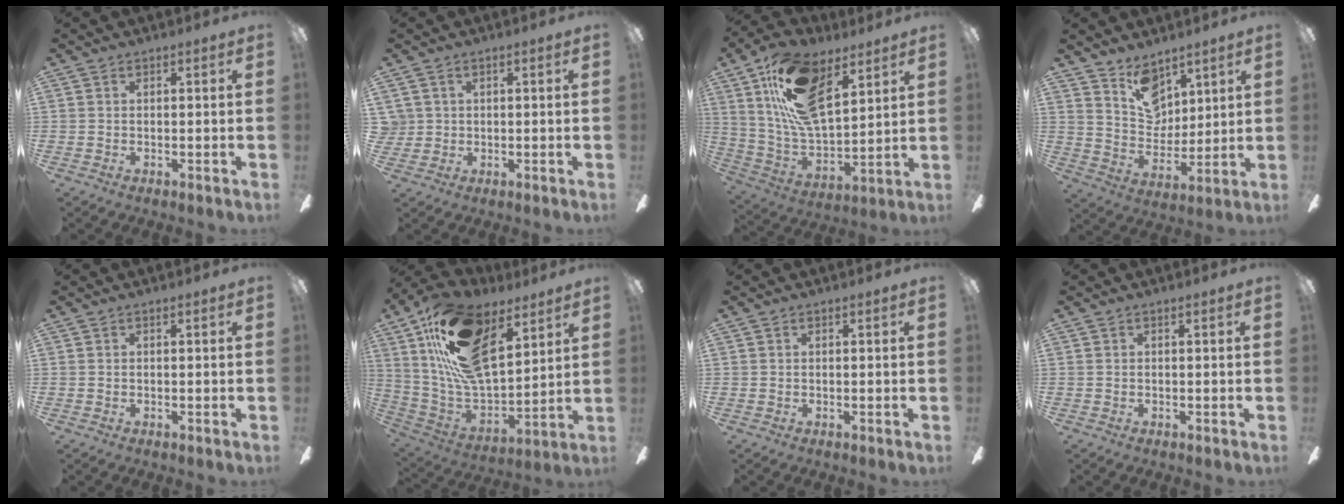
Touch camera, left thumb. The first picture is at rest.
{"total": 2.7, "force": [0.7, 2.6, 0.2], "torque": [-0.011, 0.007, 0.014]}
{"total": 21.3, "force": [11.1, 10.5, 14.9], "torque": [-0.302, -0.039, 0.193]}
{"total": 10.7, "force": [7.5, 6.9, 3.2], "torque": [-0.049, -0.044, 0.144]}
{"total": 0.0}
{"total": 25.3, "force": [12.5, 13.0, 17.7], "torque": [-0.345, -0.051, 0.229]}
{"total": 0.0}
{"total": 0.0}